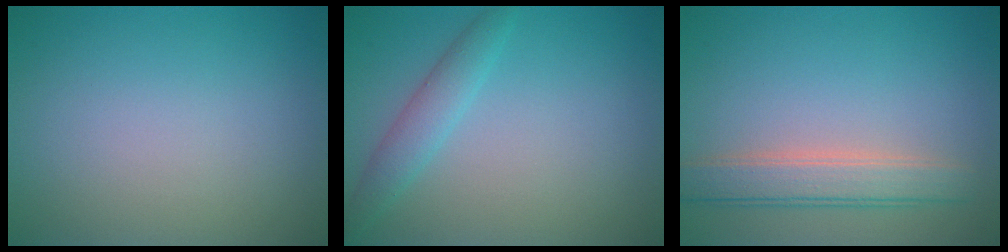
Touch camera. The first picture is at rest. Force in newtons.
{"total": 2.3, "press": 2.3, "slide": 0.1}
{"total": 3.7, "press": 3.7, "slide": 0.3}